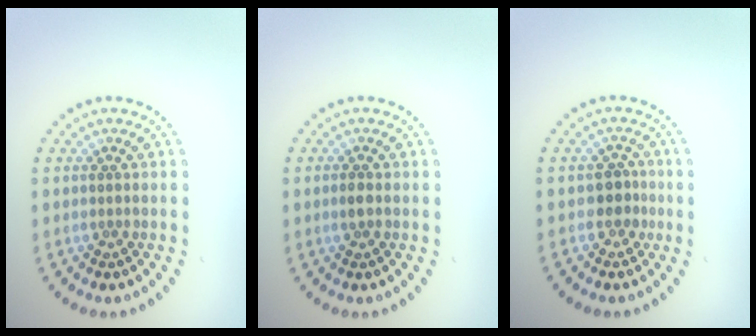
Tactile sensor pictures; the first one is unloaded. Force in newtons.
{"total": 0.9, "press": 0.9, "slide": 0.1}
{"total": 1.9, "press": 1.6, "slide": 1.1}